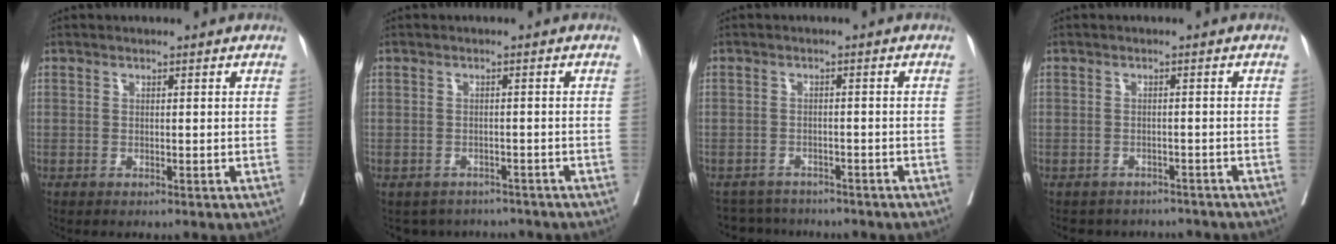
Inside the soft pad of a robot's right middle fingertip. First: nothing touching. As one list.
[{"total": 5.3, "force": [-4.8, 2.3, -0.1], "torque": [0.010, 0.011, -0.058]}, {"total": 6.6, "force": [-6.2, 2.1, 0.8], "torque": [-0.015, 0.005, -0.085]}, {"total": 6.3, "force": [-5.8, 2.4, 0.1], "torque": [0.000, 0.011, -0.068]}]